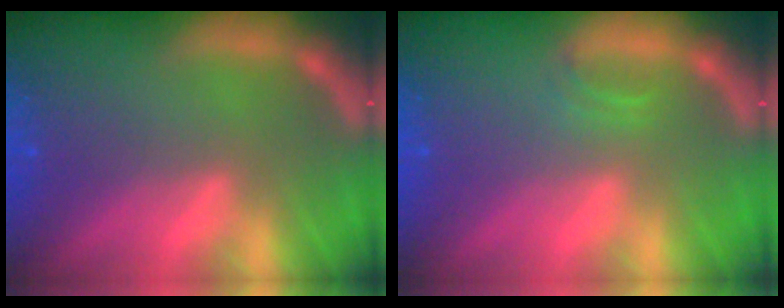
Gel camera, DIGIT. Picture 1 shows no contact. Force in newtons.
{"total": 0.9}